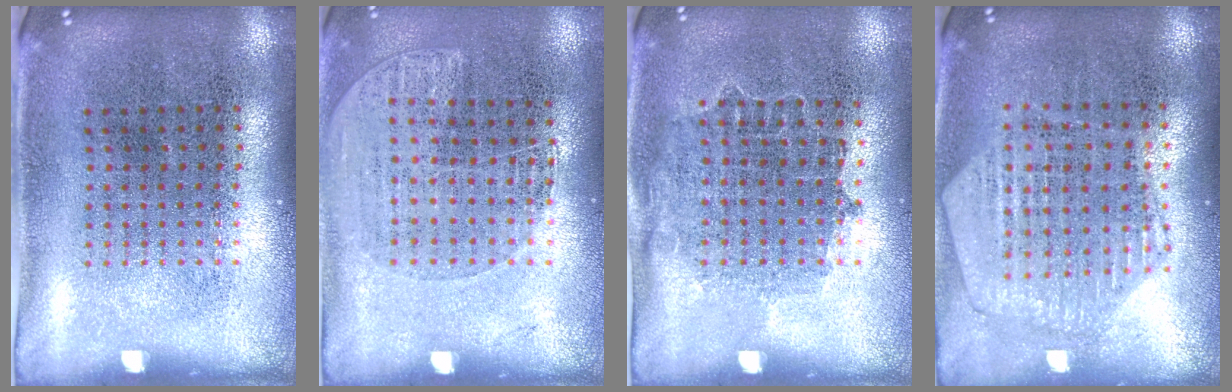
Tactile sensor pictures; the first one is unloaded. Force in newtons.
{"total": 1.1, "press": 0.9, "slide": 0.6}
{"total": 0.8, "press": 0.8, "slide": 0.3}
{"total": 1.2, "press": 1.2, "slide": 0.1}